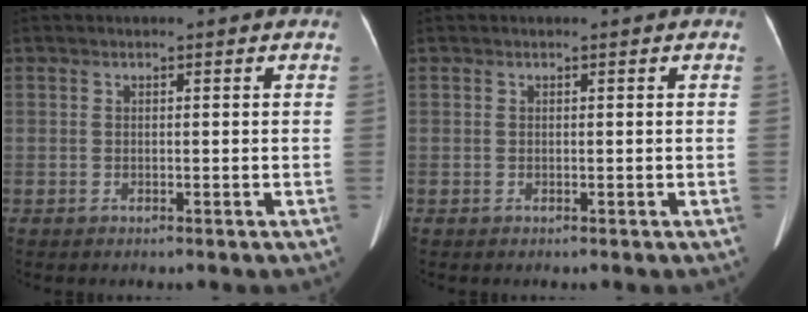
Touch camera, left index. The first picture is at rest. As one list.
[{"total": 0.0}]